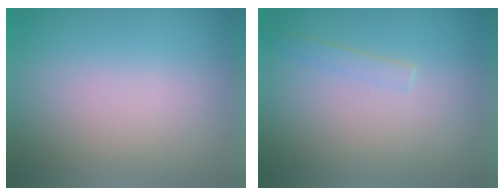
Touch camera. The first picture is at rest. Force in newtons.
{"total": 1.1}